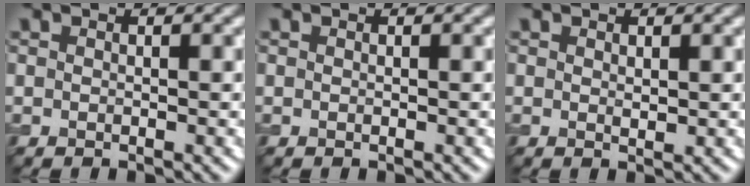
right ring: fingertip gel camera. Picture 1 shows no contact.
{"total": 0.0}
{"total": 0.6, "force": [0.3, 0.3, 0.5], "torque": [-0.008, -0.002, 0.006]}